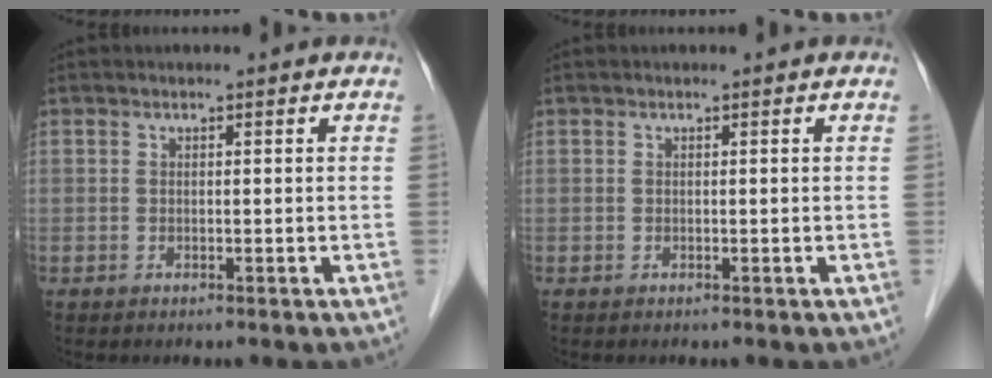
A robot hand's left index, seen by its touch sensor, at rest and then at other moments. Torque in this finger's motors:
{"motor_torque": [0.00, 0.00, -0.04, 0.00]}